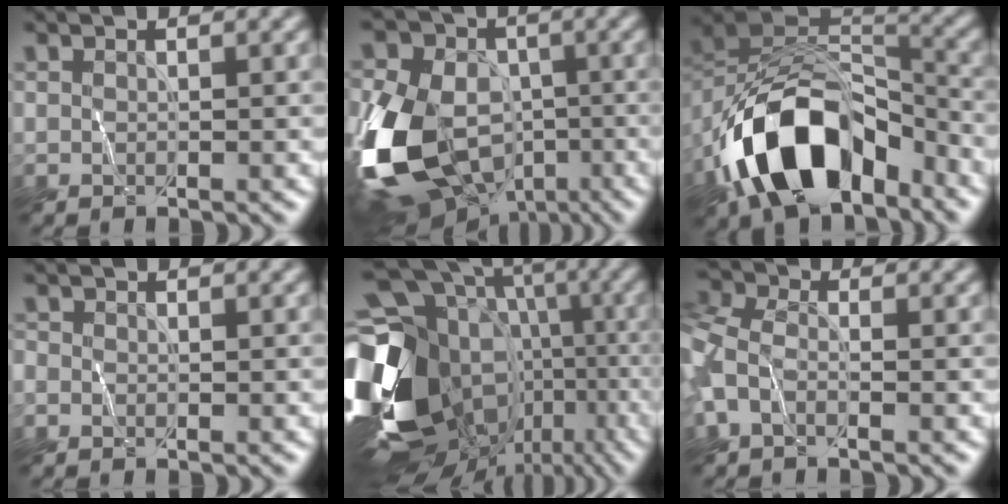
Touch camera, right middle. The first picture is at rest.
{"total": 16.7, "force": [-4.2, 12.0, 10.8], "torque": [-0.222, -0.015, -0.077]}
{"total": 12.6, "force": [-6.6, 6.8, 8.3], "torque": [-0.144, -0.002, -0.125]}
{"total": 0.6, "force": [-0.4, 0.4, 0.2], "torque": [-0.002, -0.002, -0.008]}
{"total": 23.1, "force": [-5.0, 18.8, 12.5], "torque": [-0.259, -0.021, -0.098]}
{"total": 4.6, "force": [-1.3, 2.8, 3.4], "torque": [-0.097, 0.000, -0.044]}